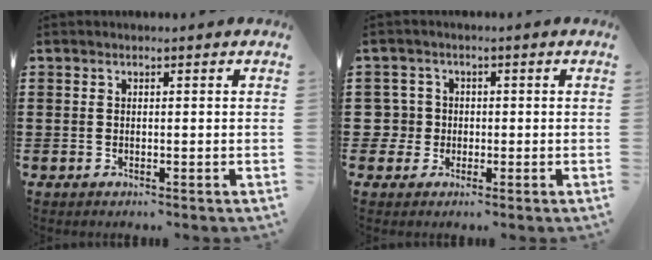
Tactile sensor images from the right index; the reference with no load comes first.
{"total": 3.4, "force": [-0.5, 3.3, 0.6], "torque": [-0.035, 0.006, -0.016]}